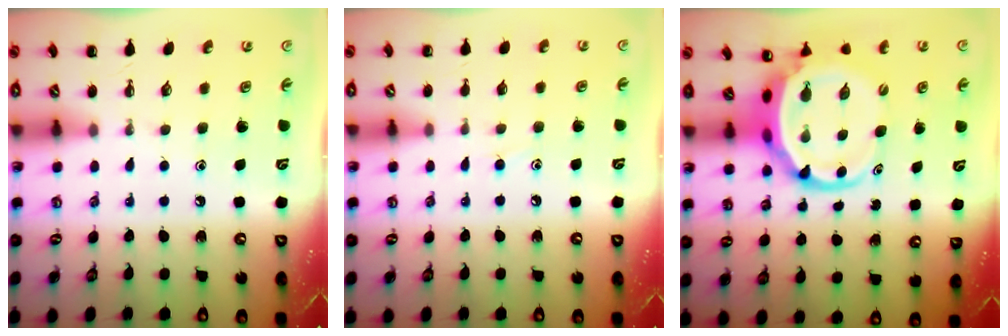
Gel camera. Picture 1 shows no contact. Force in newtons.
{"total": 3.7, "press": 3.4, "slide": 1.3}
{"total": 7.2, "press": 7.0, "slide": 1.8}